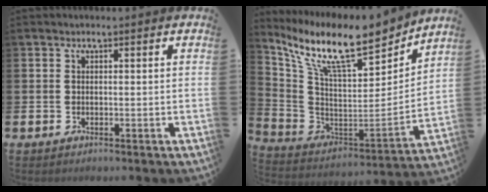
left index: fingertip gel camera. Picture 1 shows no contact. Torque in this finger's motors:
{"motor_torque": [0.45, -0.55, 1.05, 0.21]}